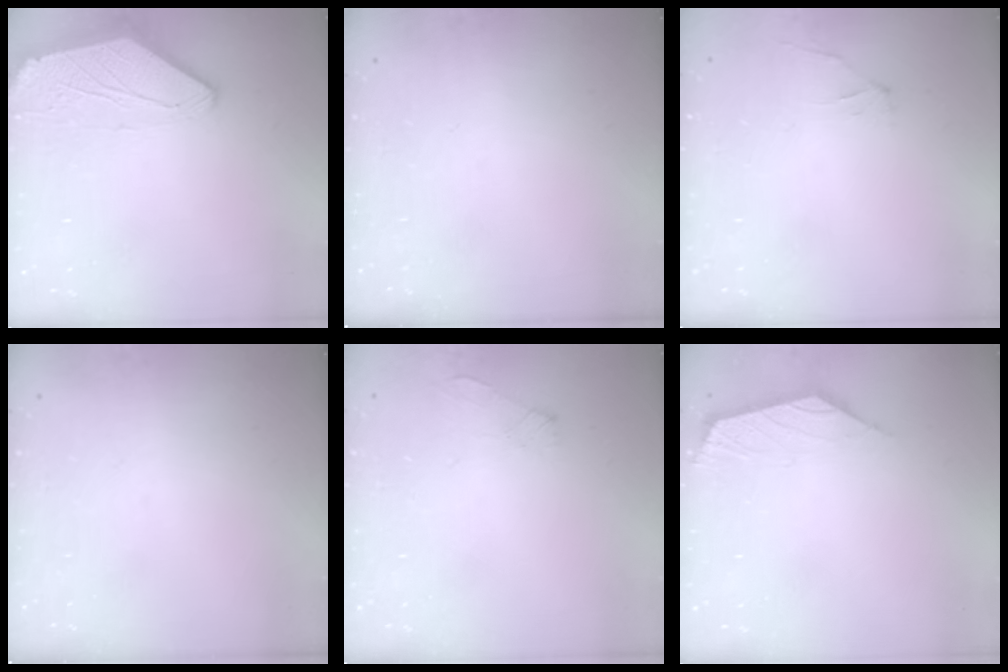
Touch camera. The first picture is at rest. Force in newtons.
{"total": 0.0}
{"total": 1.0, "press": 0.8, "slide": 0.6}
{"total": 0.0}
{"total": 1.9, "press": 1.9, "slide": 0.4}
{"total": 3.0, "press": 2.9, "slide": 0.8}